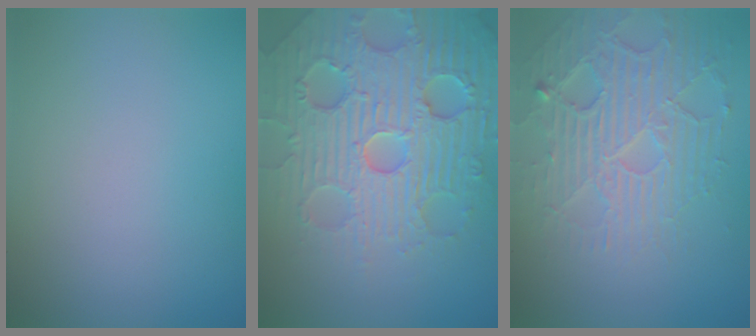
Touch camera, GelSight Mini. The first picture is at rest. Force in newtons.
{"total": 7.8, "press": 7.6, "slide": 1.8}
{"total": 5.3, "press": 4.4, "slide": 3.0}